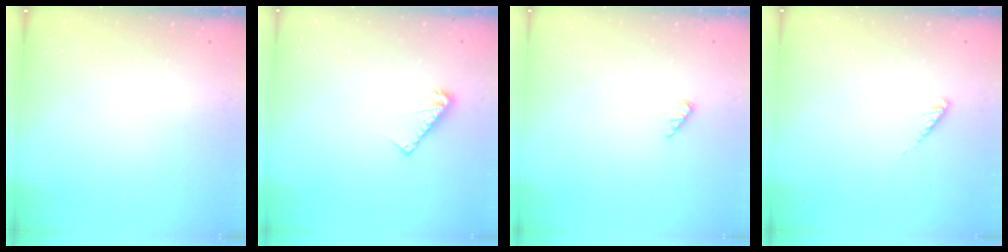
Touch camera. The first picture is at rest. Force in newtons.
{"total": 6.4, "press": 6.4, "slide": 0.5}
{"total": 1.7, "press": 1.7, "slide": 0.3}
{"total": 2.4, "press": 2.4, "slide": 0.3}